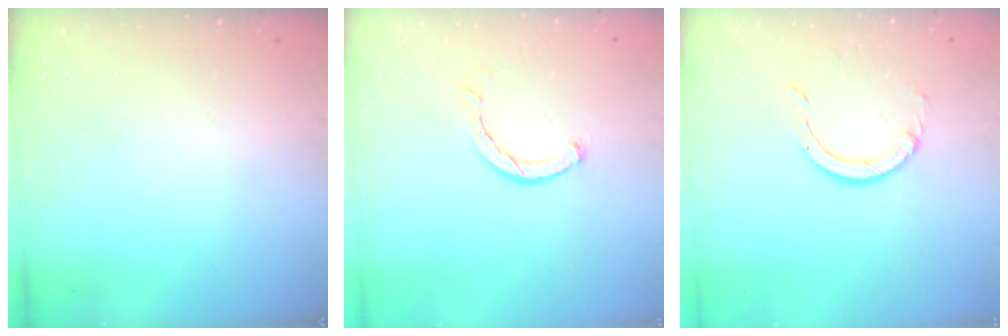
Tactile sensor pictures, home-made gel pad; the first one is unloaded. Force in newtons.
{"total": 1.6, "press": 1.6, "slide": 0.2}
{"total": 2.8, "press": 2.8, "slide": 0.2}